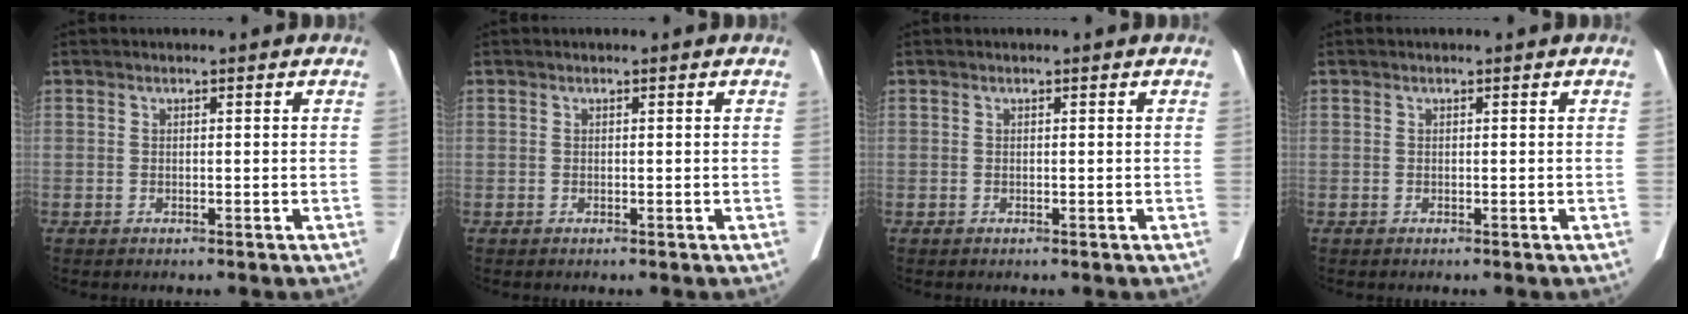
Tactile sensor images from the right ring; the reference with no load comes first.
{"total": 0.0}
{"total": 0.0}
{"total": 0.0}